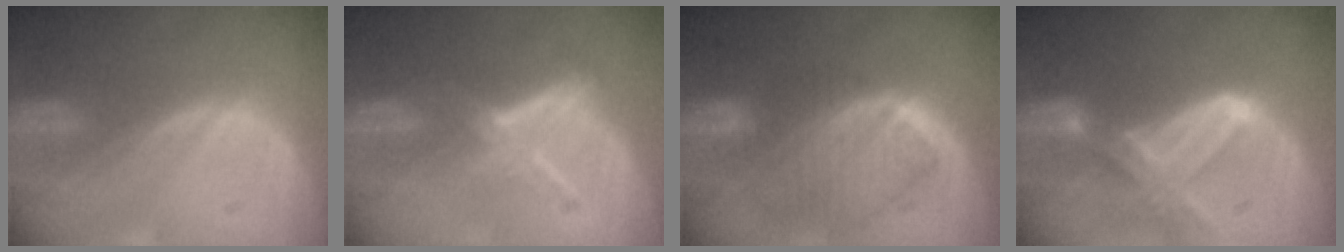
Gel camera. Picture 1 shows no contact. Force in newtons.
{"total": 6.0, "press": 5.1, "slide": 3.2}
{"total": 9.9, "press": 8.4, "slide": 5.2}
{"total": 7.1, "press": 6.6, "slide": 2.8}